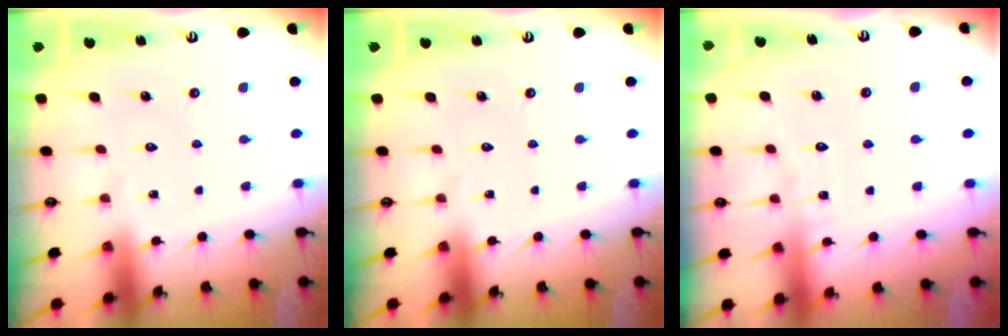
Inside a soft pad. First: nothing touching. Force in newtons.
{"total": 0.0}
{"total": 2.5, "press": 2.5, "slide": 0.2}